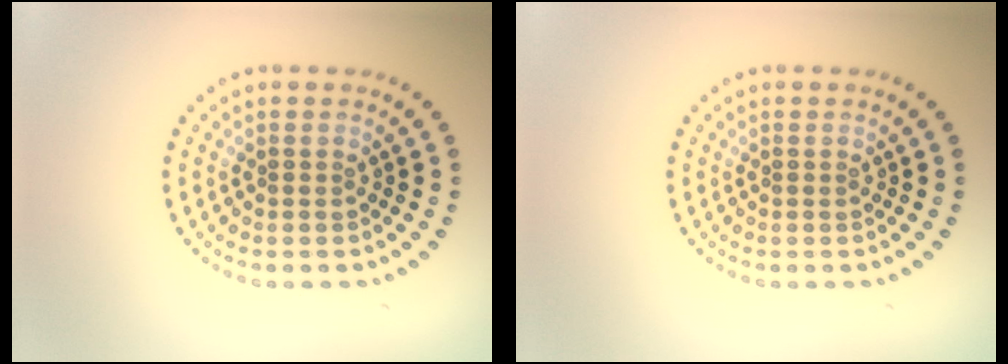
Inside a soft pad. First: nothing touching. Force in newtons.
{"total": 0.0}